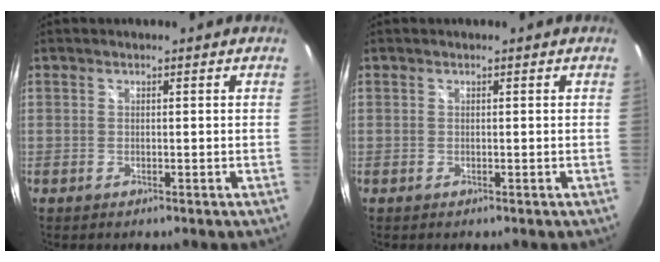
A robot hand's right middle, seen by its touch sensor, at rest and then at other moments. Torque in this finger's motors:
{"motor_torque": [0.00, 0.00, 0.00, 0.00]}